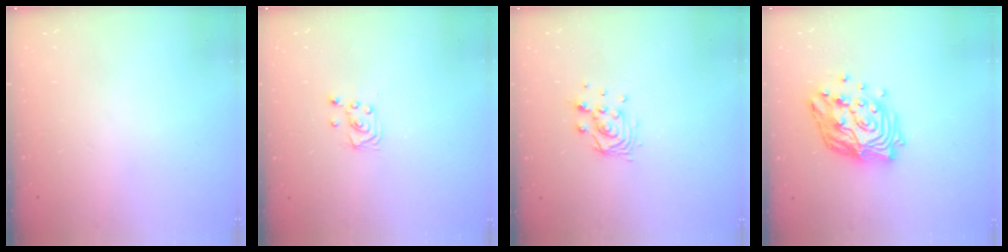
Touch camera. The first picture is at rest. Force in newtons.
{"total": 2.0, "press": 2.0, "slide": 0.2}
{"total": 8.2, "press": 8.2, "slide": 0.4}
{"total": 16.5, "press": 16.4, "slide": 1.7}